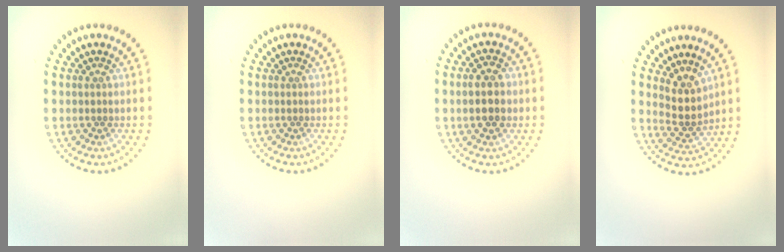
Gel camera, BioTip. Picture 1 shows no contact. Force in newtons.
{"total": 0.0}
{"total": 2.9, "press": 2.9, "slide": 0.2}
{"total": 2.9, "press": 2.3, "slide": 1.8}